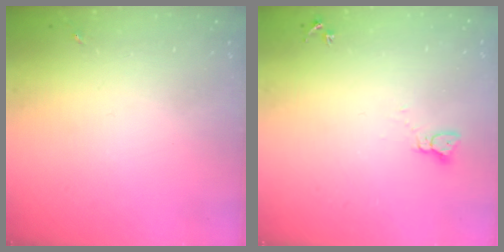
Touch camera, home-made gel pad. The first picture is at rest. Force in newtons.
{"total": 2.3, "press": 2.3, "slide": 0.3}